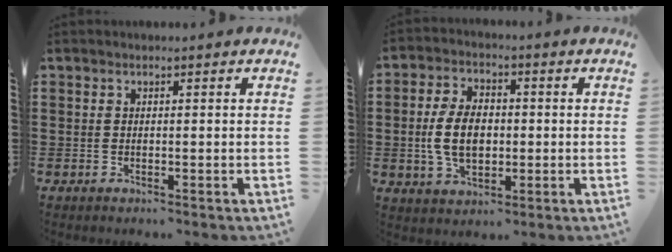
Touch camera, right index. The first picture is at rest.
{"total": 7.9, "force": [-0.4, 4.9, 6.1], "torque": [-0.144, 0.006, -0.014]}